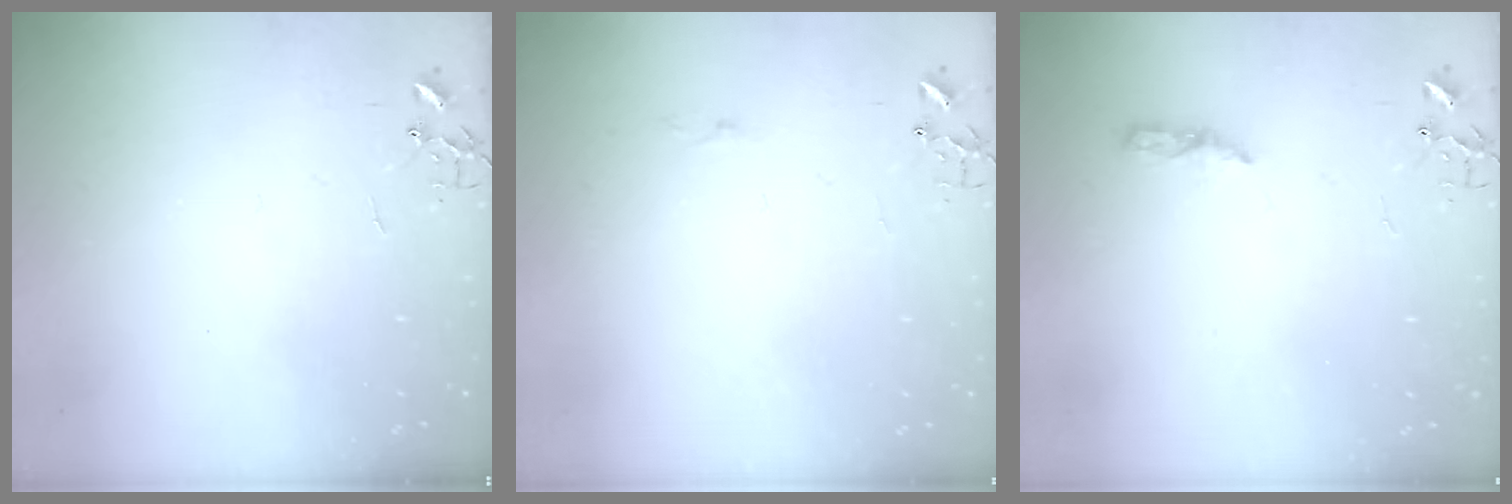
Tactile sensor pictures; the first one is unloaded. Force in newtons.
{"total": 2.6, "press": 2.6, "slide": 0.4}
{"total": 6.0, "press": 6.0, "slide": 0.7}